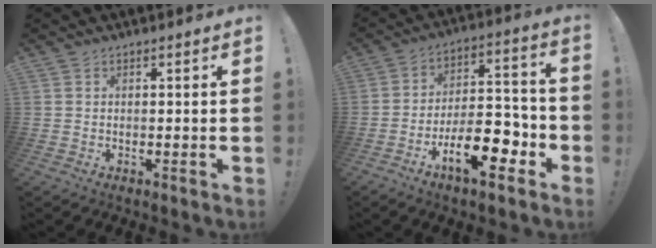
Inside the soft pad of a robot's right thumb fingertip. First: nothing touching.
{"total": 17.1, "force": [-8.5, 7.3, 12.9], "torque": [-0.178, 0.056, -0.131]}